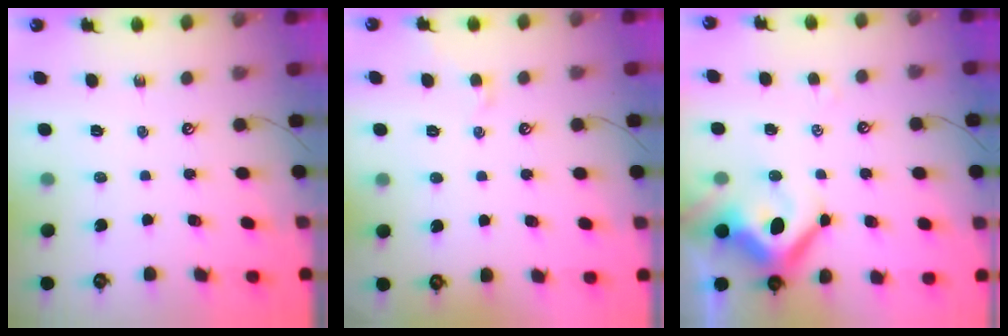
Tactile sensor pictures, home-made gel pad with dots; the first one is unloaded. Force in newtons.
{"total": 0.0}
{"total": 9.9, "press": 9.8, "slide": 1.6}